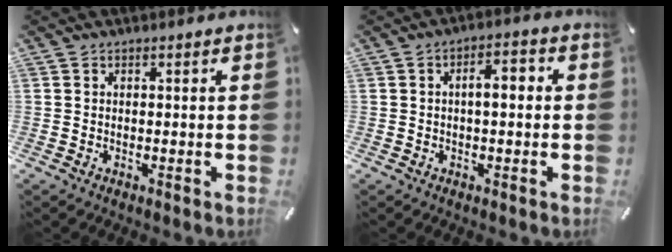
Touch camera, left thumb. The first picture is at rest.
{"total": 5.0, "force": [0.1, 2.2, 4.4], "torque": [-0.068, 0.011, -0.006]}